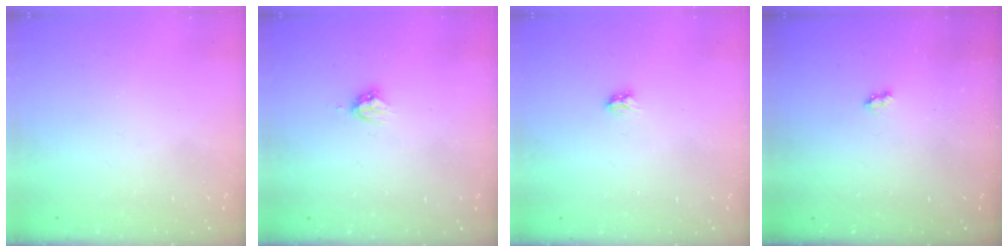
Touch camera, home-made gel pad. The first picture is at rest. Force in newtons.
{"total": 4.7, "press": 4.7, "slide": 0.5}
{"total": 3.0, "press": 3.0, "slide": 0.3}
{"total": 2.6, "press": 2.6, "slide": 0.4}